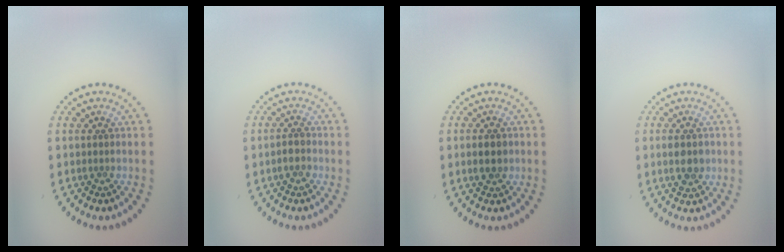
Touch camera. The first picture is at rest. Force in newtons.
{"total": 1.3, "press": 1.1, "slide": 0.6}
{"total": 2.6, "press": 2.6, "slide": 0.2}
{"total": 2.7, "press": 2.7, "slide": 0.1}